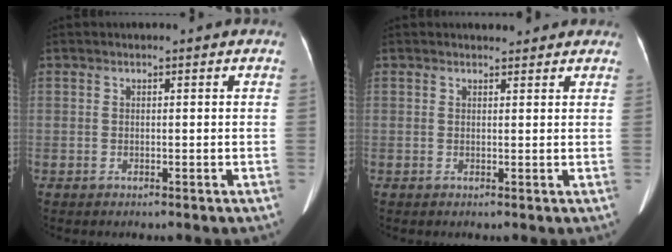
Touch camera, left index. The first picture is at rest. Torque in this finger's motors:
{"motor_torque": [0.43, -0.26, 0.00, 0.00]}